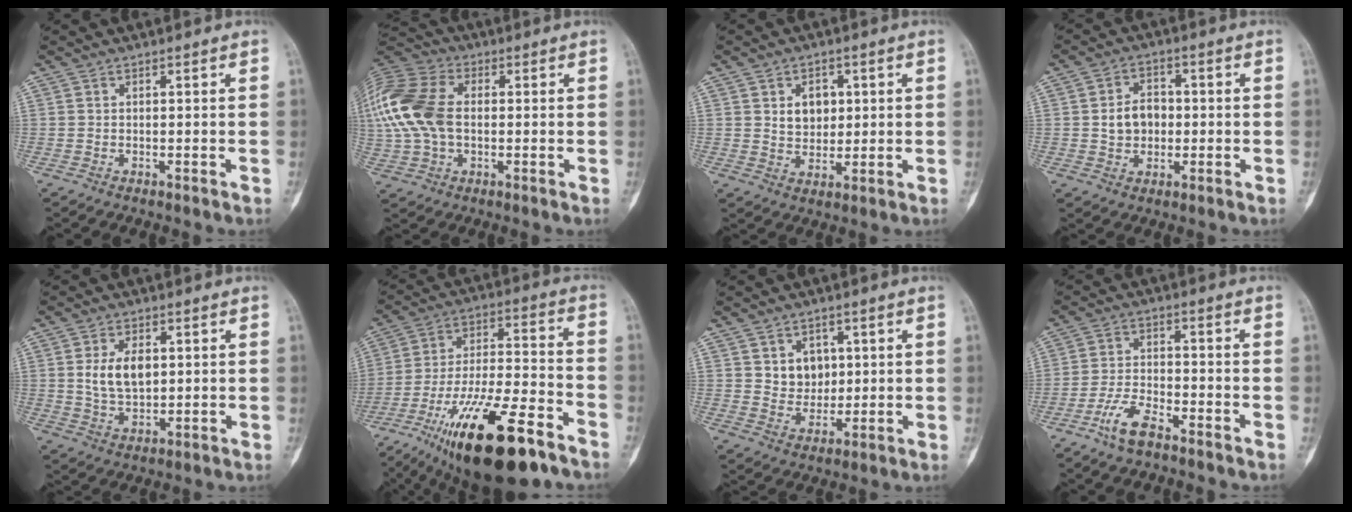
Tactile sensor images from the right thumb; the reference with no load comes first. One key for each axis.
{"total": 18.5, "fx": 0.9, "fy": 12.3, "fz": 13.8, "tx": -0.329, "ty": 0.015, "tz": 0.016}
{"total": 5.8, "fx": 1.5, "fy": 4.4, "fz": 3.4, "tx": -0.023, "ty": -0.009, "tz": 0.027}
{"total": 6.6, "fx": -0.1, "fy": 5.2, "fz": 4.0, "tx": -0.048, "ty": 0.012, "tz": -0.003}
{"total": 7.6, "fx": 1.4, "fy": 4.6, "fz": 5.9, "tx": -0.098, "ty": -0.008, "tz": 0.032}
{"total": 24.7, "fx": -15.0, "fy": 7.2, "fz": 18.3, "tx": -0.317, "ty": 0.061, "tz": -0.250}
{"total": 6.4, "fx": 1.8, "fy": 5.3, "fz": 3.1, "tx": -0.016, "ty": -0.010, "tz": 0.035}
{"total": 6.5, "fx": -4.5, "fy": 2.3, "fz": 4.0, "tx": -0.086, "ty": 0.024, "tz": -0.089}